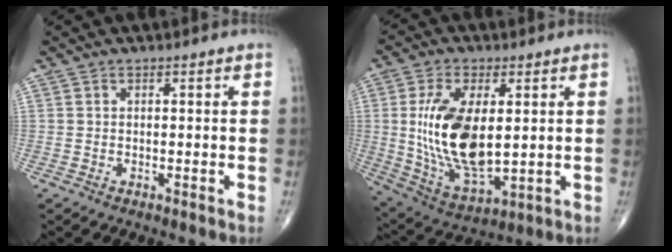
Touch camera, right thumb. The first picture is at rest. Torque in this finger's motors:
{"motor_torque": [1.18, 3.56, 1.33, -0.37, 0.40]}